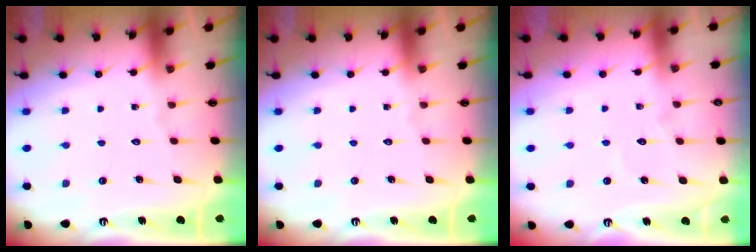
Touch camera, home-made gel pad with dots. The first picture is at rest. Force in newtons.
{"total": 0.0}
{"total": 3.1, "press": 3.1, "slide": 0.3}